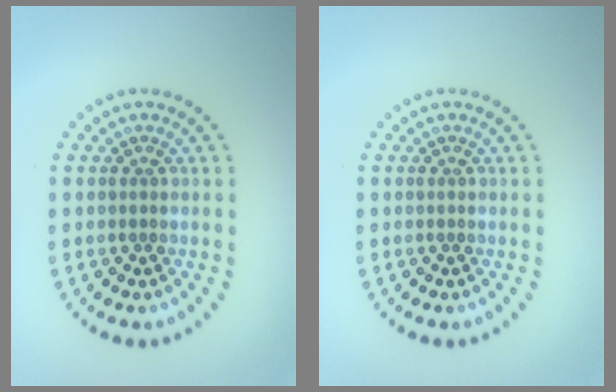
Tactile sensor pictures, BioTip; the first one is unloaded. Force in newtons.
{"total": 0.0}